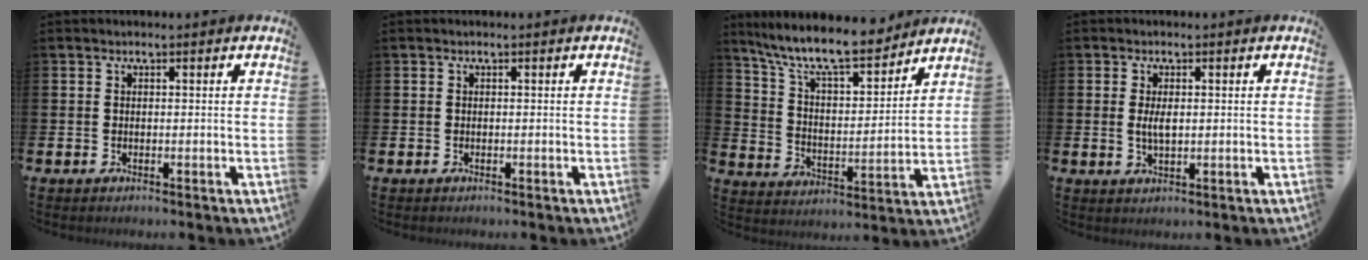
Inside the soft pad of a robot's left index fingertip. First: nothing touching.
{"total": 0.0}
{"total": 10.9, "force": [9.7, 2.2, 4.5], "torque": [-0.118, -0.061, 0.167]}
{"total": 2.6, "force": [0.4, 1.1, 2.3], "torque": [-0.039, 0.002, 0.003]}